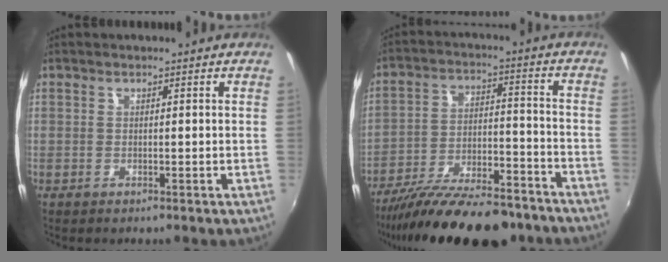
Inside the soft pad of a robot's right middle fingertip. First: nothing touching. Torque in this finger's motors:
{"motor_torque": [1.07, -1.07, 0.45, 0.21]}